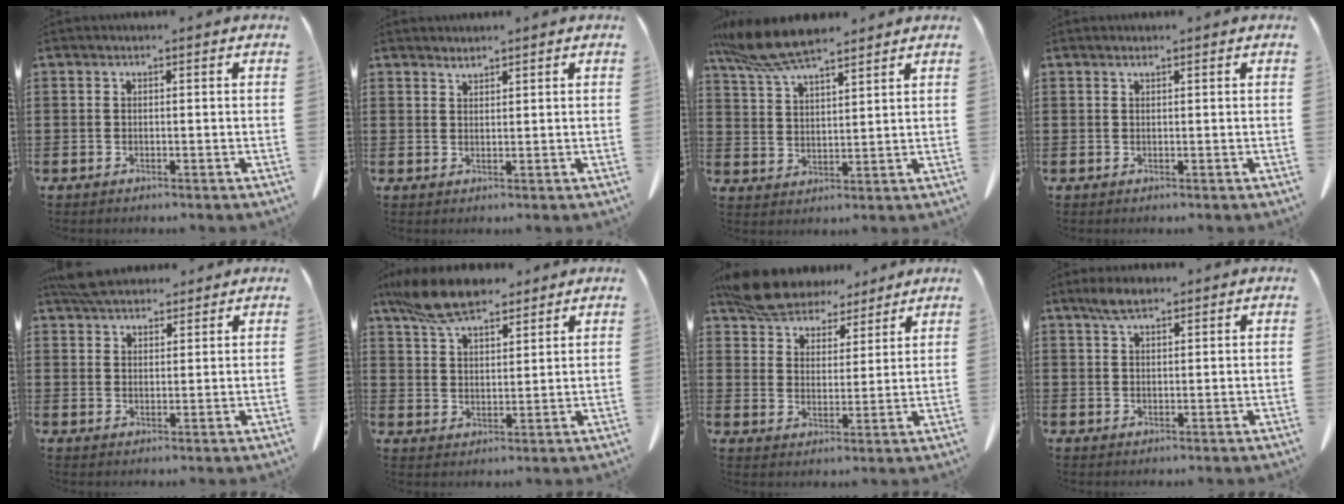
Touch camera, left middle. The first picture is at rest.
{"total": 1.4, "force": [1.4, 0.1, 0.2], "torque": [-0.007, -0.003, 0.028]}
{"total": 8.7, "force": [7.3, 1.5, 4.4], "torque": [-0.108, -0.020, 0.136]}
{"total": 0.7, "force": [0.5, 0.0, 0.4], "torque": [-0.009, -0.003, 0.011]}
{"total": 4.9, "force": [4.5, 1.3, 1.4], "torque": [-0.040, -0.005, 0.088]}
{"total": 9.5, "force": [7.7, 3.0, 4.7], "torque": [-0.115, -0.013, 0.147]}
{"total": 7.5, "force": [6.9, 2.4, 1.7], "torque": [-0.065, -0.021, 0.133]}
{"total": 3.5, "force": [2.5, 1.2, 2.2], "torque": [-0.049, 0.004, 0.047]}